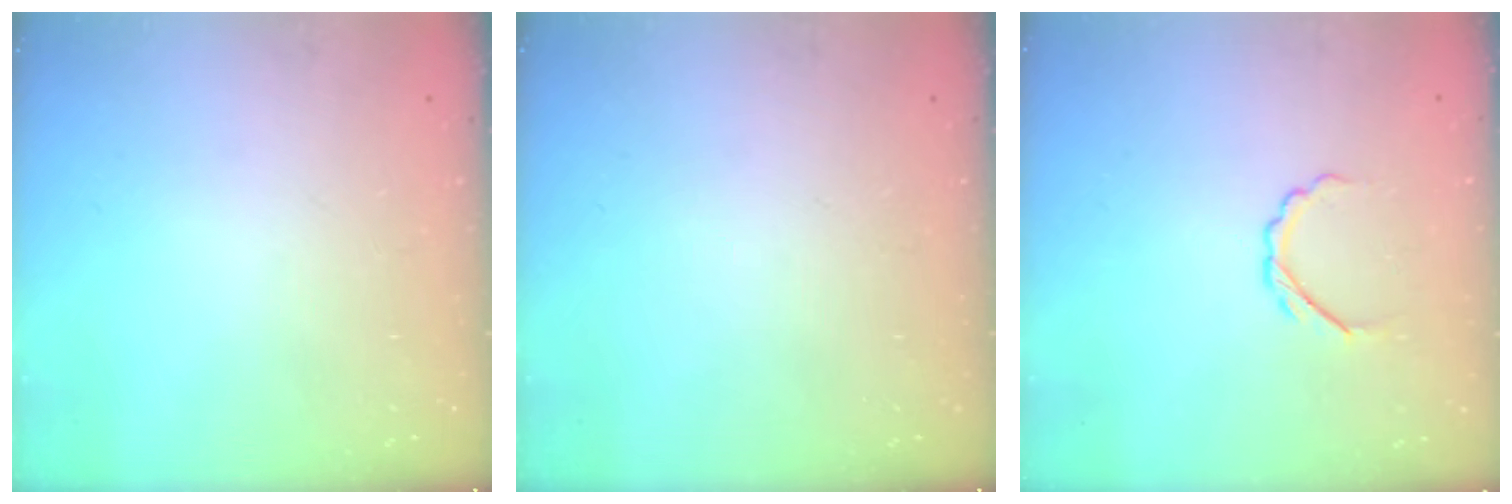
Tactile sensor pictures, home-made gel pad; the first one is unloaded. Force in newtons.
{"total": 0.0}
{"total": 4.5, "press": 4.4, "slide": 0.8}